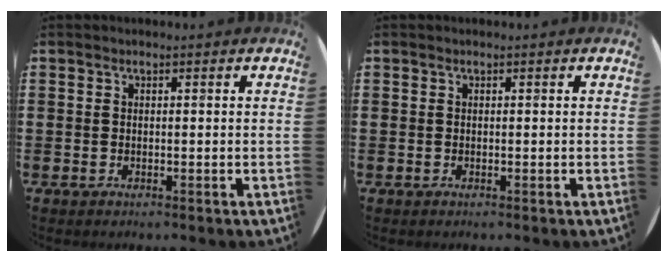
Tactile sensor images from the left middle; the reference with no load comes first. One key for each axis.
{"total": 0.0}